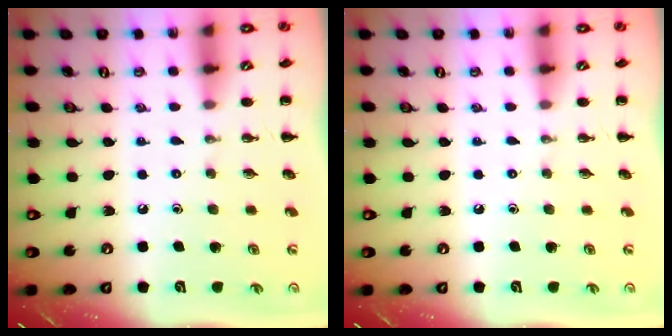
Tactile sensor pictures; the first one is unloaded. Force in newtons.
{"total": 0.0}